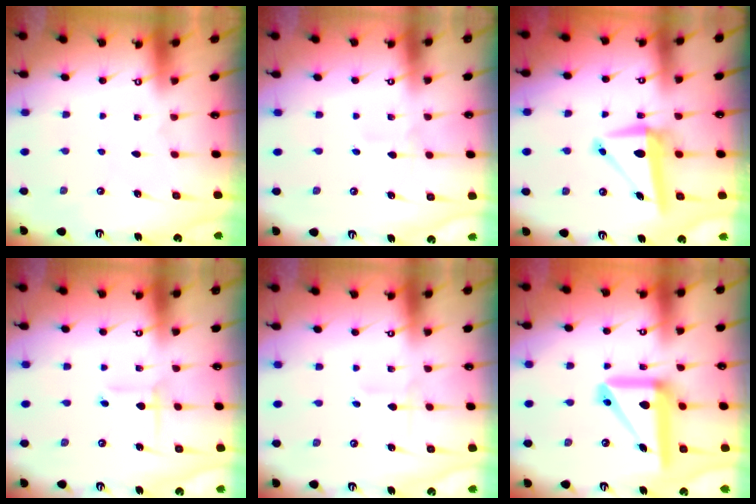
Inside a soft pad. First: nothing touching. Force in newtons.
{"total": 2.0, "press": 1.8, "slide": 0.9}
{"total": 7.9, "press": 7.7, "slide": 1.6}
{"total": 3.2, "press": 3.2, "slide": 0.4}
{"total": 1.6, "press": 1.6, "slide": 0.3}
{"total": 17.4, "press": 17.1, "slide": 2.8}